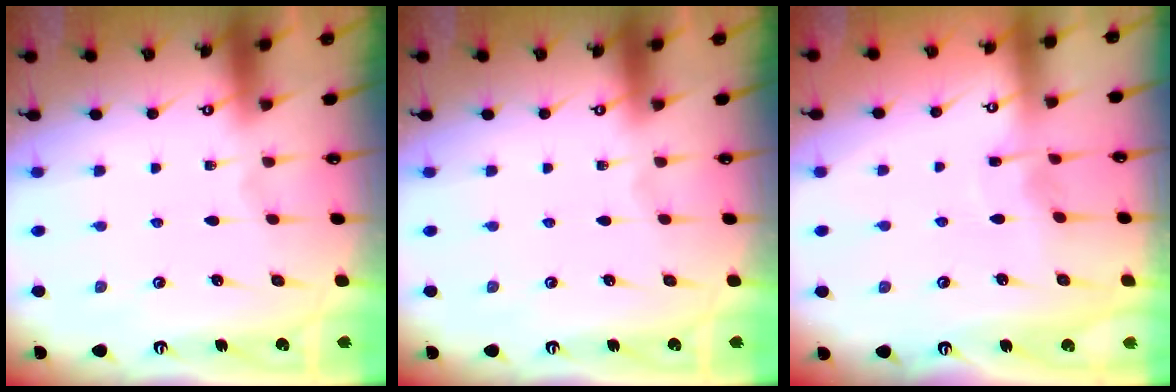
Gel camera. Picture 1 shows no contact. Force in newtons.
{"total": 0.0}
{"total": 2.8, "press": 2.8, "slide": 0.3}